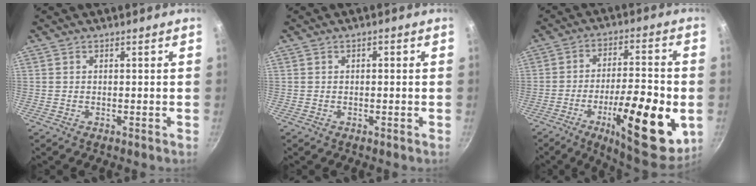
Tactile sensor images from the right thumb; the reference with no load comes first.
{"total": 0.7, "force": [0.1, 0.4, 0.6], "torque": [-0.006, 0.006, 0.001]}
{"total": 21.4, "force": [-6.3, 6.7, 19.3], "torque": [-0.261, 0.016, -0.093]}